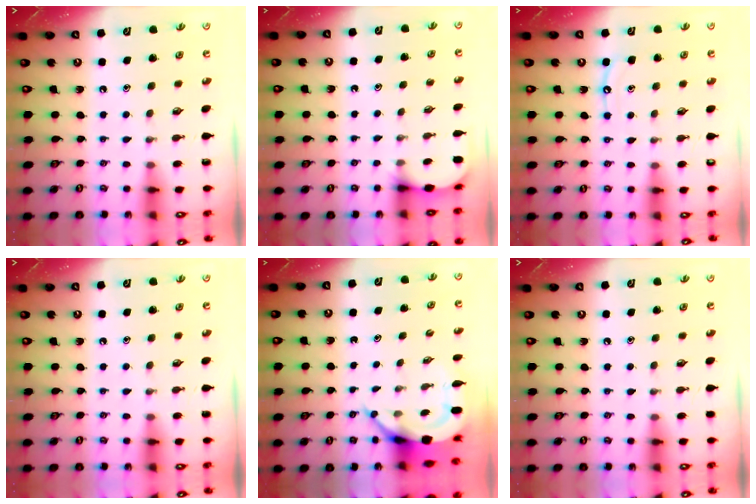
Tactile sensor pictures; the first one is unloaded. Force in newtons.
{"total": 1.3, "press": 1.3, "slide": 0.1}
{"total": 6.0, "press": 6.0, "slide": 0.6}
{"total": 0.0}
{"total": 6.6, "press": 6.6, "slide": 0.5}
{"total": 2.9, "press": 2.9, "slide": 0.5}